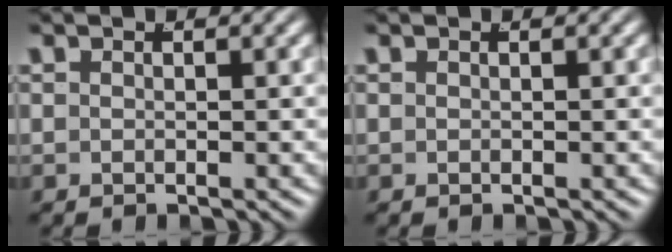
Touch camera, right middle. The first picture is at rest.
{"total": 0.0}